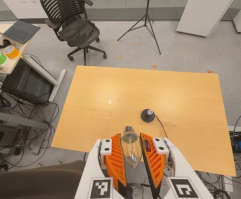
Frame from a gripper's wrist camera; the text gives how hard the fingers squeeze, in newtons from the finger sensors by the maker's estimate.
{"total": 14.6, "left": 15.6, "right": 13.6}